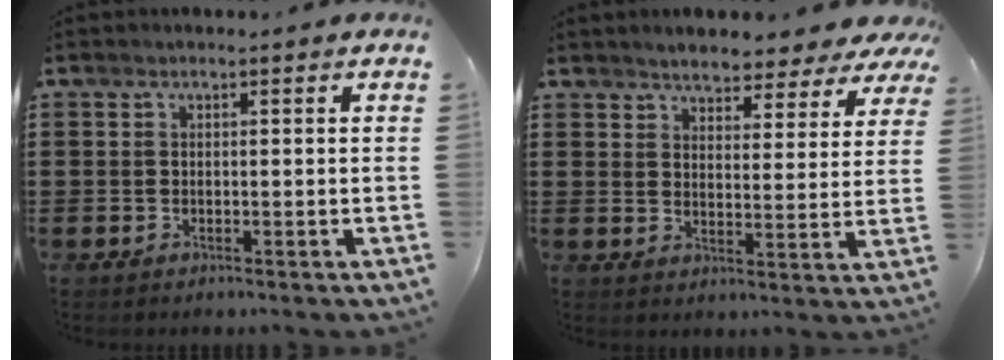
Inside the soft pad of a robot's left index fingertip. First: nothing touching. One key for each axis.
{"total": 3.8, "fx": 3.7, "fy": 0.6, "fz": 0.5, "tx": -0.024, "ty": -0.022, "tz": 0.061}